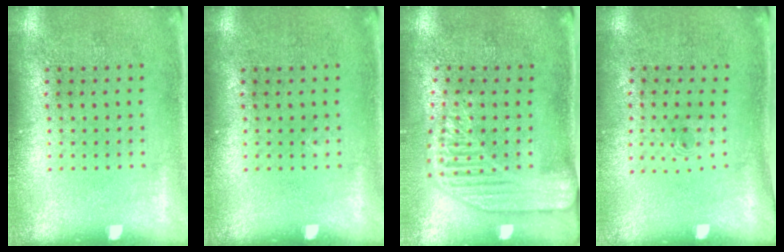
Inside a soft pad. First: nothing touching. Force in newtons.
{"total": 0.0}
{"total": 2.2, "press": 1.8, "slide": 1.3}
{"total": 0.6, "press": 0.3, "slide": 0.5}